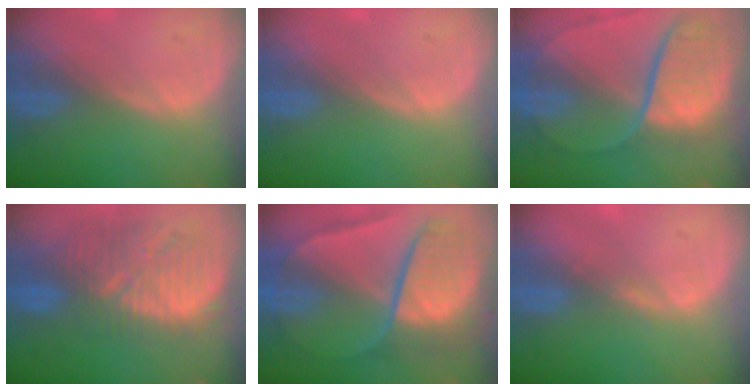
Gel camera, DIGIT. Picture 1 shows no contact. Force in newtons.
{"total": 0.0}
{"total": 11.0, "press": 9.2, "slide": 6.1}
{"total": 12.2, "press": 11.3, "slide": 4.5}
{"total": 10.4, "press": 10.3, "slide": 1.1}
{"total": 1.1, "press": 1.1, "slide": 0.2}